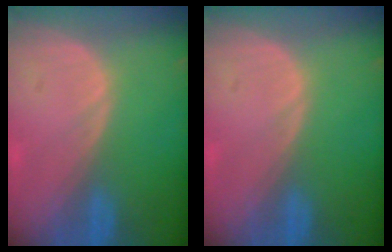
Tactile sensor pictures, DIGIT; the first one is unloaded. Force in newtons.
{"total": 0.0}